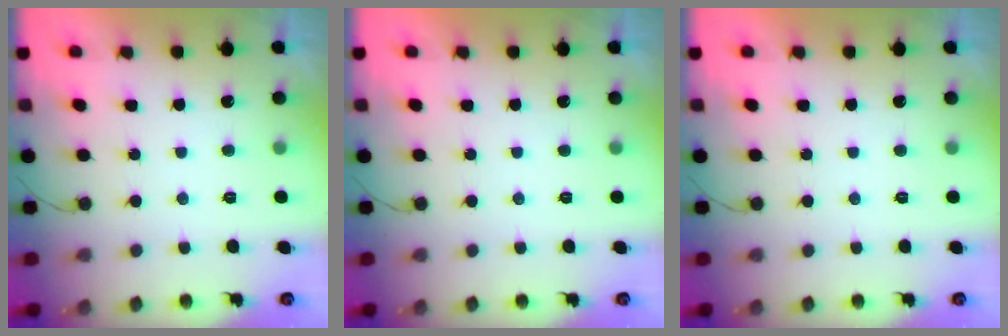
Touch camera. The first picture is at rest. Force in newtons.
{"total": 0.0}
{"total": 0.0}